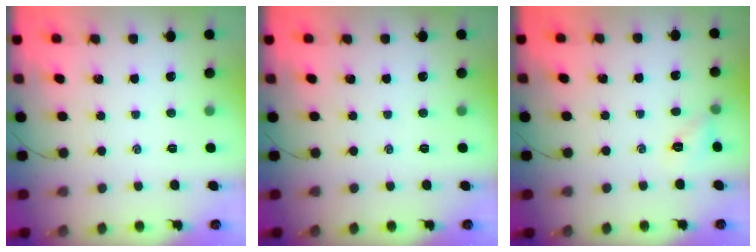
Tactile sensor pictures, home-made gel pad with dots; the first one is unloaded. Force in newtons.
{"total": 0.0}
{"total": 5.3, "press": 5.3, "slide": 0.5}